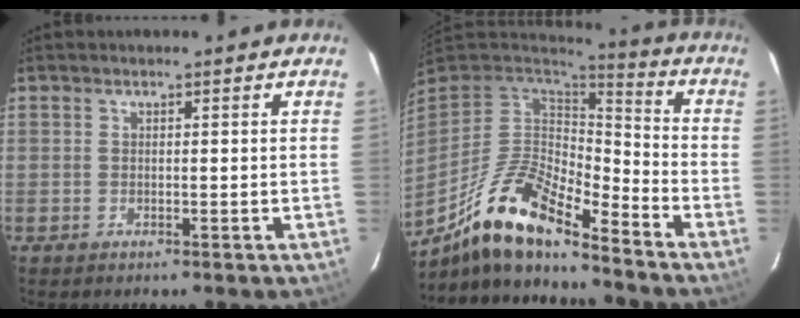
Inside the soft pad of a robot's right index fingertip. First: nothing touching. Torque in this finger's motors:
{"motor_torque": [1.02, -1.12, 0.57, 0.08]}